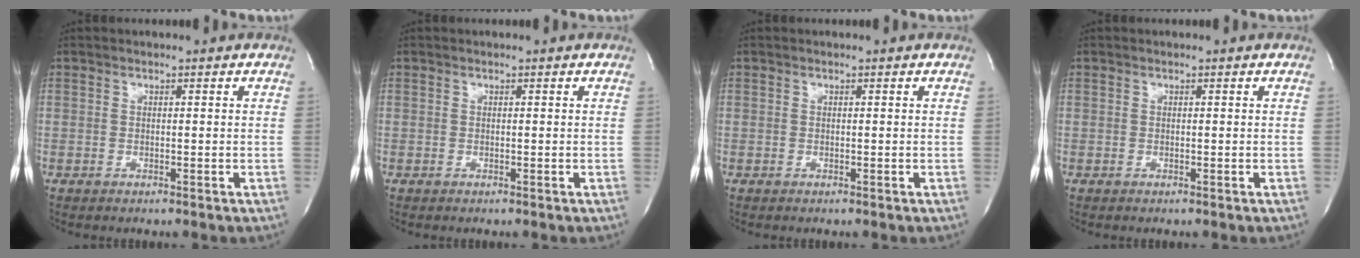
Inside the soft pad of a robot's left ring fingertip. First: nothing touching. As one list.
[{"total": 0.0}, {"total": 0.0}, {"total": 0.0}]